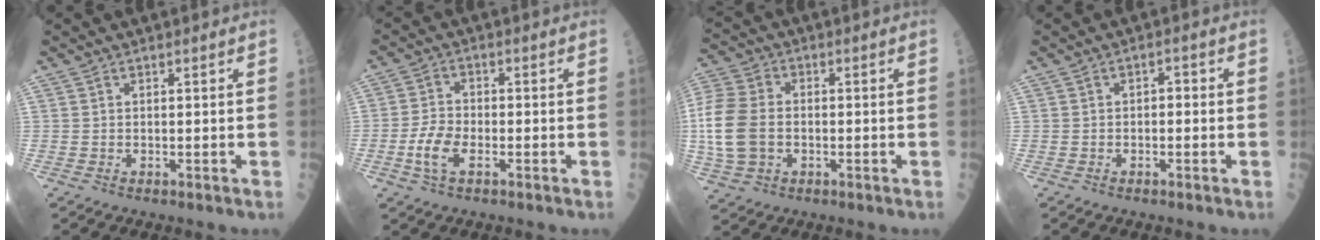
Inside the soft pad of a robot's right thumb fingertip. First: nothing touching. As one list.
[{"total": 5.7, "force": [-2.2, 2.8, 4.4], "torque": [-0.090, 0.013, -0.044]}, {"total": 12.2, "force": [-1.0, 8.5, 8.7], "torque": [-0.191, 0.014, -0.024]}, {"total": 1.8, "force": [-0.1, 1.2, 1.4], "torque": [-0.012, 0.008, -0.006]}]